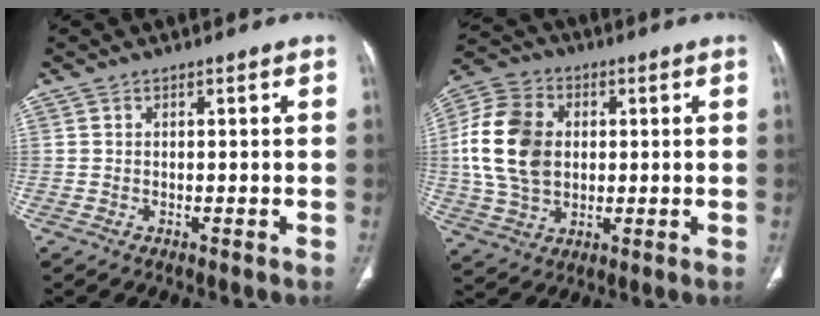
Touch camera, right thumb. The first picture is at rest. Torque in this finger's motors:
{"motor_torque": [1.90, 1.73, 0.70, -0.92, 0.26]}